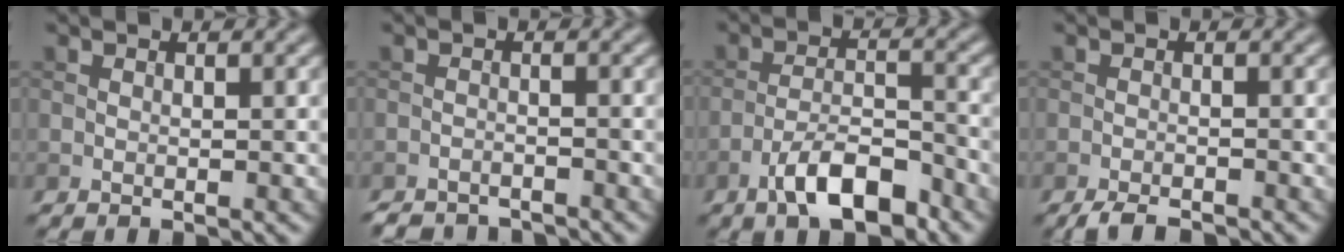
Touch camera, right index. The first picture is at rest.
{"total": 4.1, "force": [-4.0, 0.7, 0.5], "torque": [-0.009, -0.007, -0.065]}
{"total": 6.1, "force": [-3.9, 2.0, 4.2], "torque": [-0.071, 0.007, -0.072]}
{"total": 2.7, "force": [-2.4, 0.5, 1.2], "torque": [-0.020, -0.003, -0.044]}